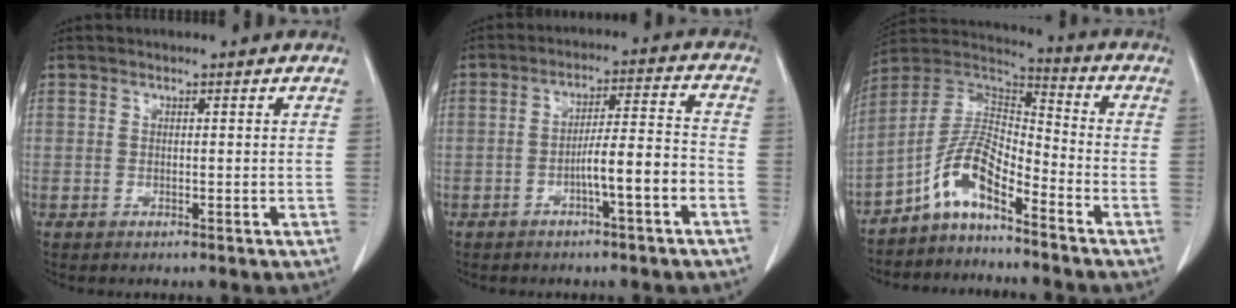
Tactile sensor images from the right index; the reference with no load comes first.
{"total": 7.3, "force": [-3.1, 0.2, 6.6], "torque": [-0.110, 0.019, -0.048]}
{"total": 9.0, "force": [-5.8, 2.3, 6.4], "torque": [-0.137, 0.024, -0.114]}